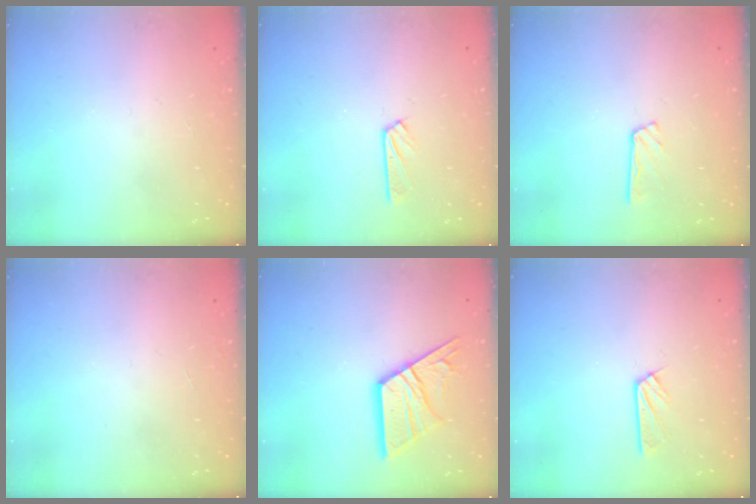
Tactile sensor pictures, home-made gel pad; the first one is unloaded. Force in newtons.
{"total": 2.6, "press": 2.5, "slide": 0.3}
{"total": 5.3, "press": 5.3, "slide": 0.3}
{"total": 0.0}
{"total": 15.4, "press": 15.3, "slide": 1.5}
{"total": 5.0, "press": 4.9, "slide": 0.6}